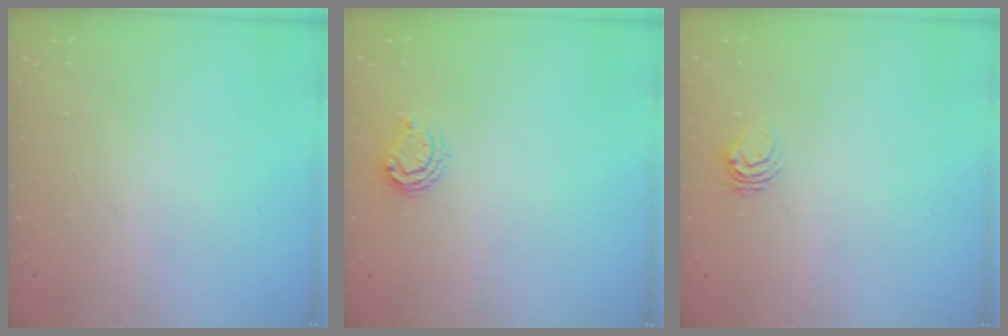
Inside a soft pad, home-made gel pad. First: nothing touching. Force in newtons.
{"total": 5.9, "press": 5.8, "slide": 0.7}
{"total": 3.9, "press": 3.9, "slide": 0.5}